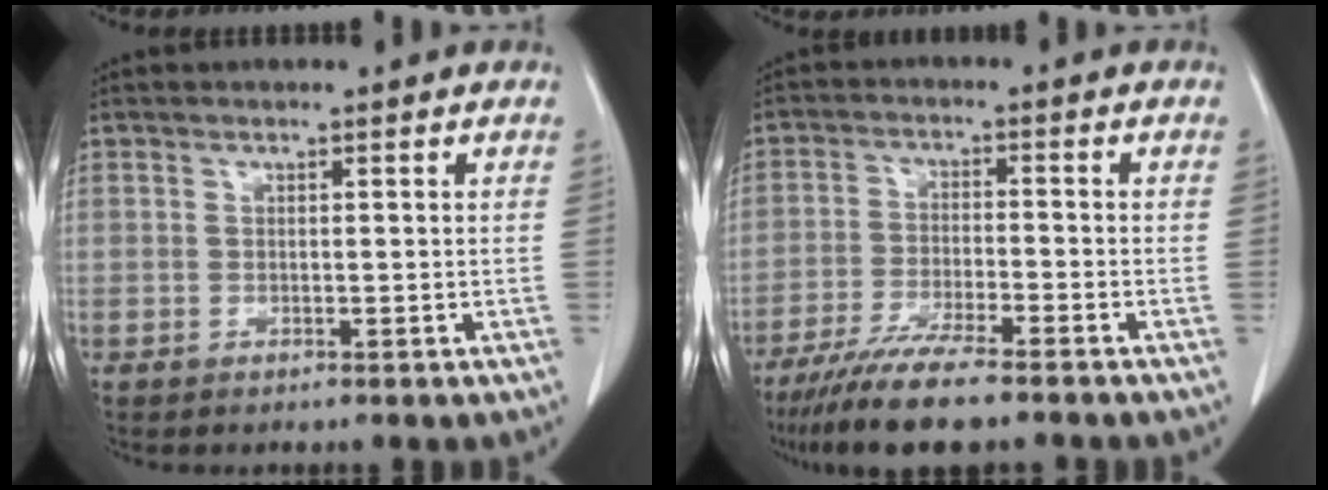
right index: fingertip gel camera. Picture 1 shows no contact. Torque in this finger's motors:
{"motor_torque": [0.51, -0.57, 0.54, 0.18]}